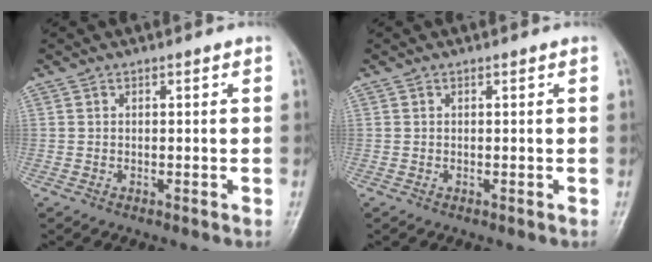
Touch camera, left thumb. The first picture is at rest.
{"total": 0.0}